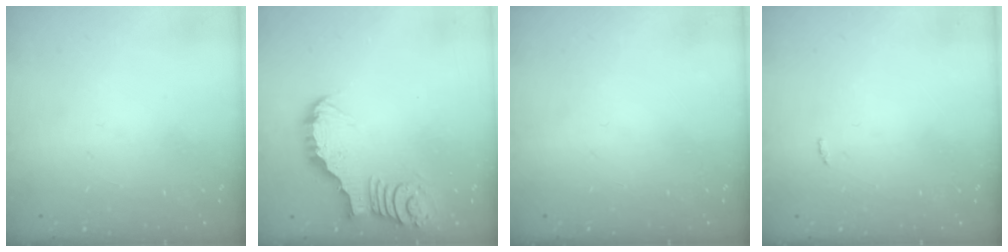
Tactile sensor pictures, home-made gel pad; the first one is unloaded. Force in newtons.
{"total": 4.4, "press": 4.4, "slide": 0.4}
{"total": 0.0}
{"total": 2.5, "press": 2.5, "slide": 0.2}